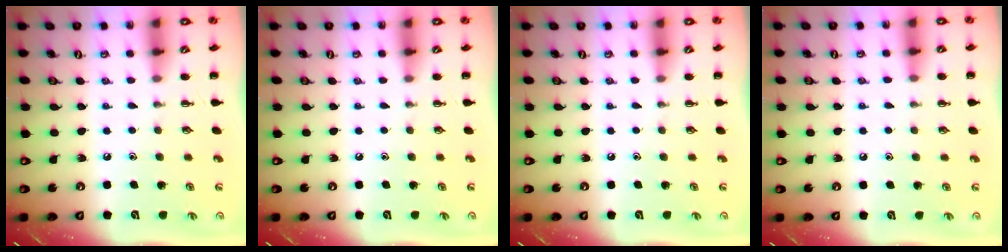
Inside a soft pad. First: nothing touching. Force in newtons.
{"total": 0.0}
{"total": 0.0}
{"total": 7.5, "press": 7.1, "slide": 2.3}